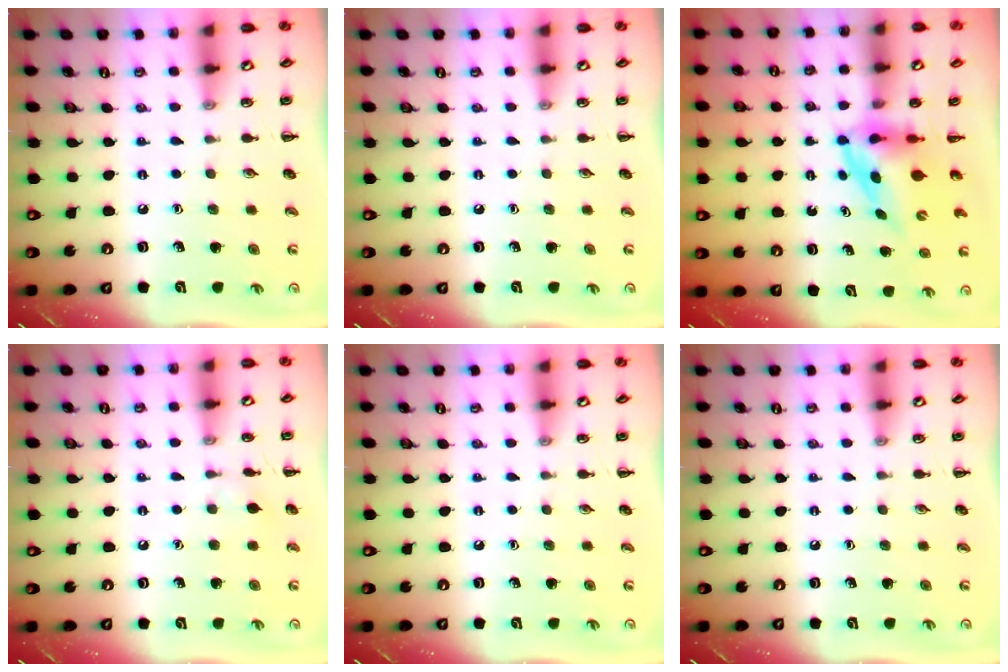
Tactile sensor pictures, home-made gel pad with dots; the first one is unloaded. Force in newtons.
{"total": 0.0}
{"total": 3.7, "press": 3.7, "slide": 0.6}
{"total": 5.0, "press": 4.7, "slide": 1.6}
{"total": 0.0}
{"total": 0.0}